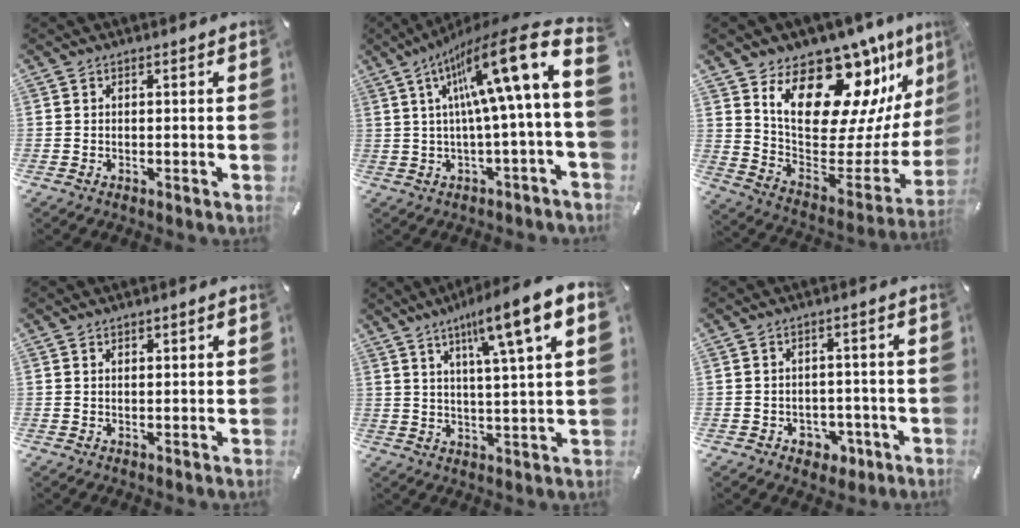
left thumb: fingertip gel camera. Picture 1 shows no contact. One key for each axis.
{"total": 21.4, "fx": 7.7, "fy": 3.3, "fz": 19.8, "tx": -0.322, "ty": -0.061, "tz": 0.114}
{"total": 21.8, "fx": 13.1, "fy": 12.1, "fz": 12.6, "tx": -0.182, "ty": -0.103, "tz": 0.236}
{"total": 1.1, "fx": 0.5, "fy": 0.5, "fz": 0.8, "tx": -0.014, "ty": 0.002, "tz": 0.009}
{"total": 11.8, "fx": 6.7, "fy": 0.6, "fz": 9.7, "tx": -0.158, "ty": -0.035, "tz": 0.101}
{"total": 4.8, "fx": -1.7, "fy": 4.1, "fz": 1.9, "tx": -0.014, "ty": 0.006, "tz": -0.031}